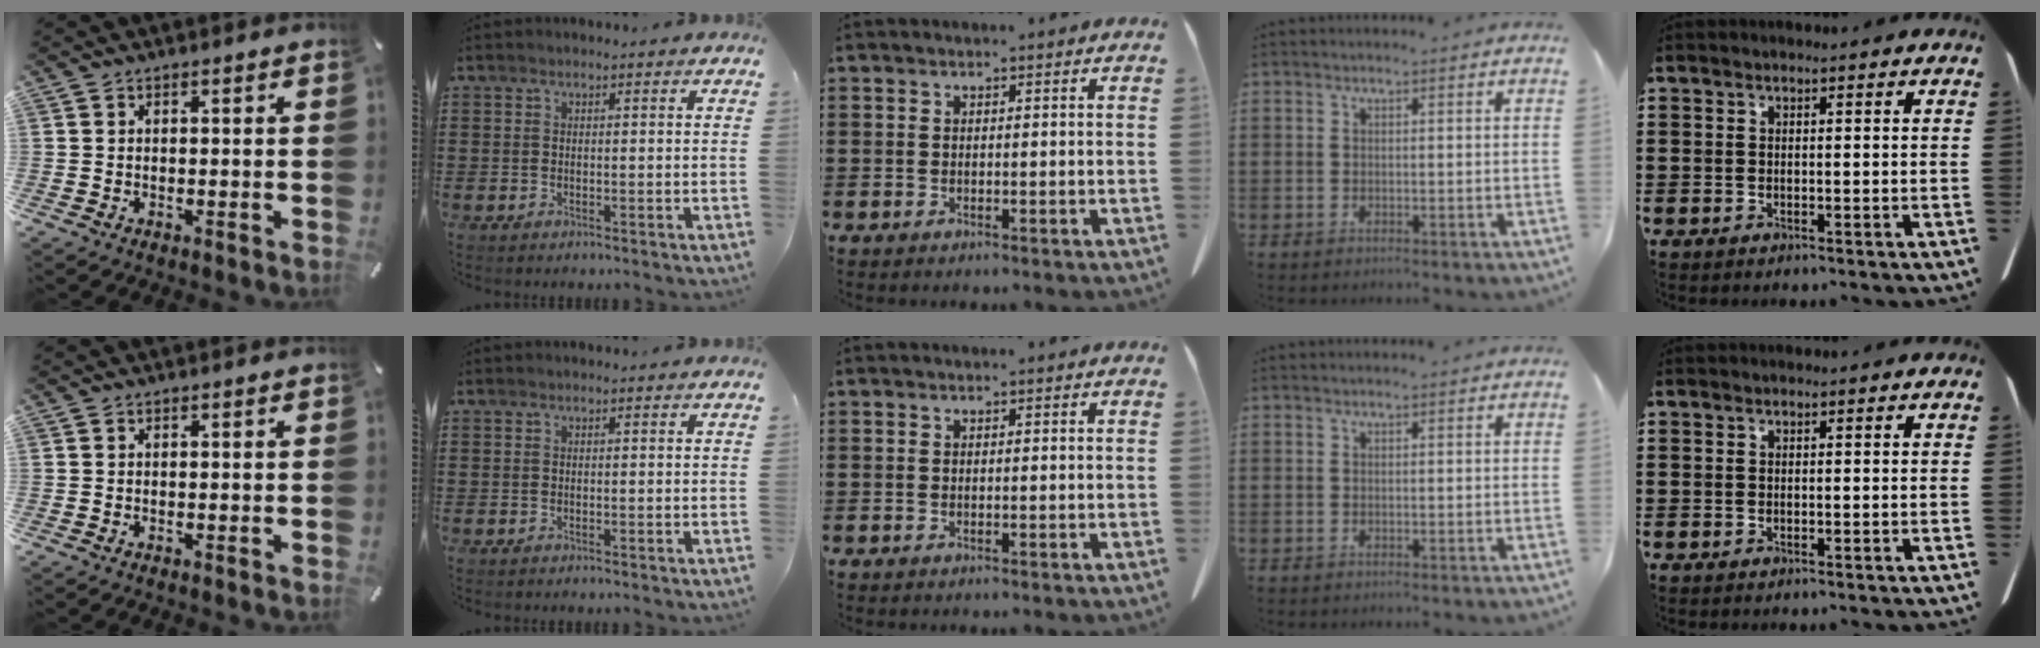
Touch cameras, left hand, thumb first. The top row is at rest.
{}